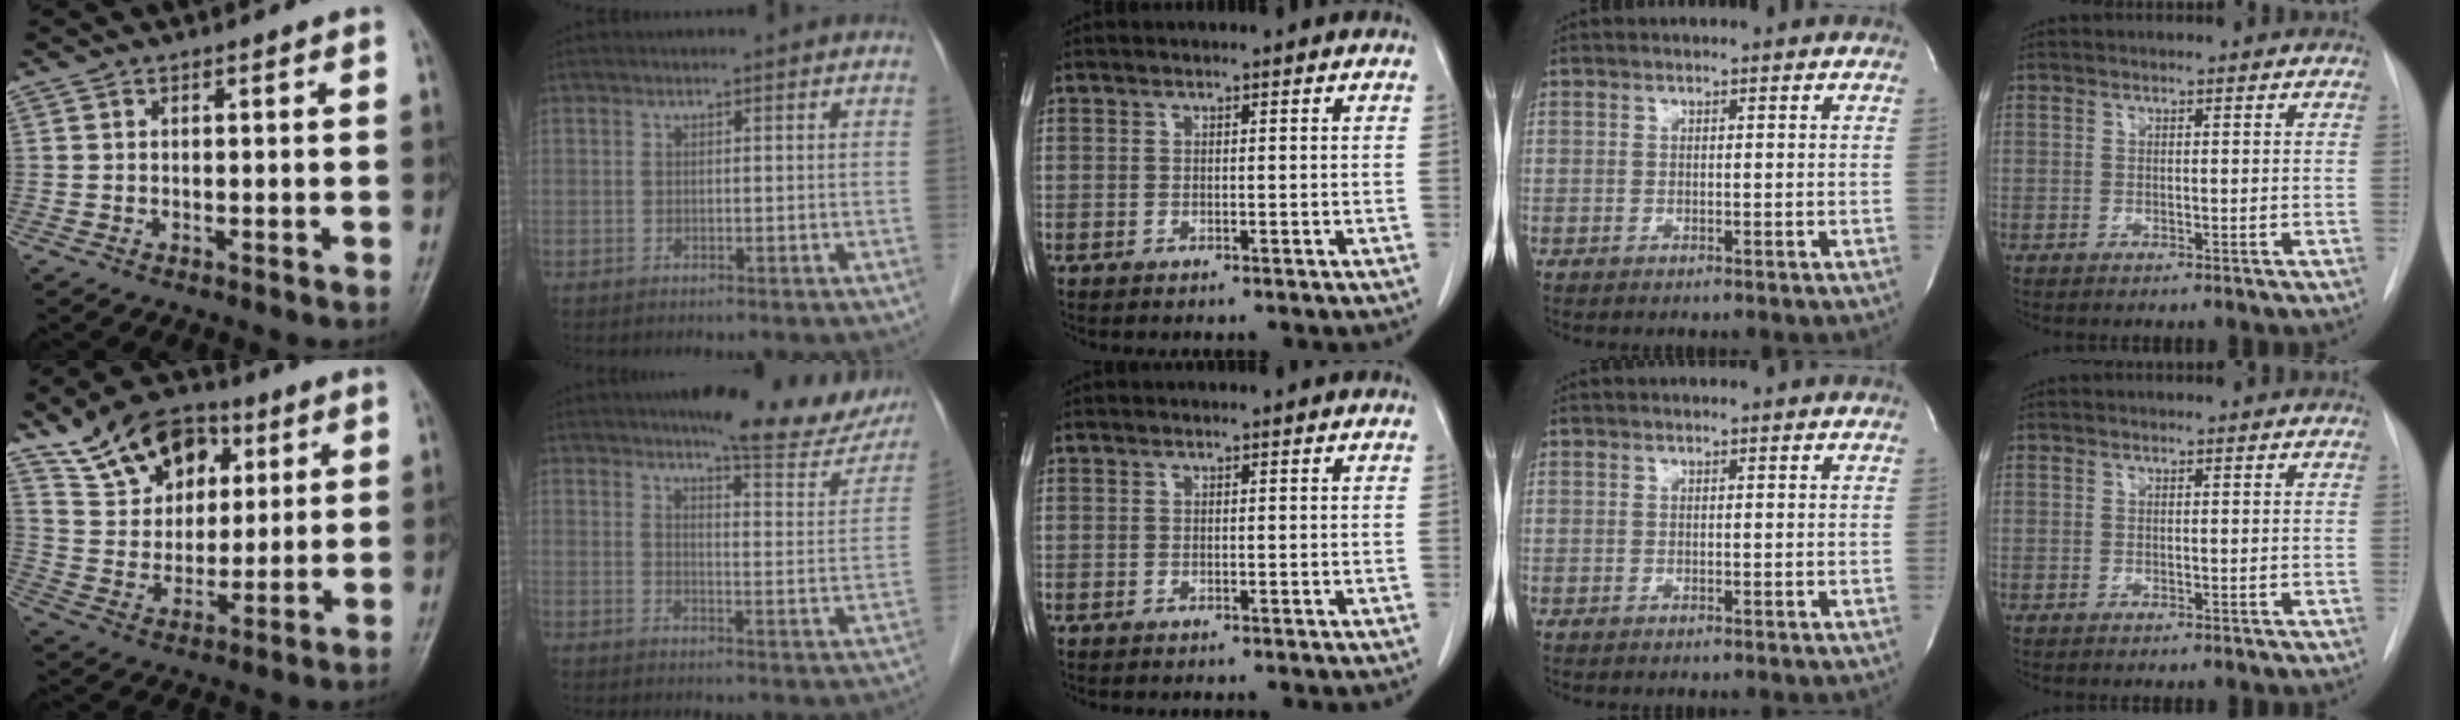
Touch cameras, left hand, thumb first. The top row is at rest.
{"thumb": {"total": 15.5, "force": [7.9, 10.5, 8.2], "torque": [-0.099, -0.015, 0.144]}, "index": {"total": 16.2, "force": [13.9, 3.0, 7.8], "torque": [-0.086, -0.025, 0.161]}}